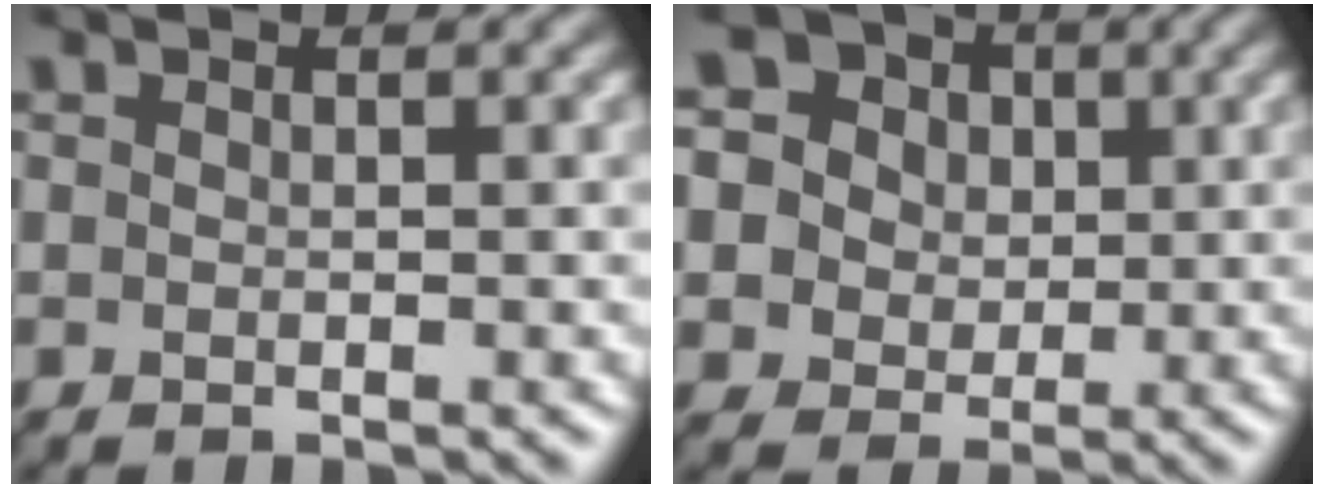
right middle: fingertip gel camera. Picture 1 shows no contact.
{"total": 9.6, "force": [4.0, 7.8, 3.9], "torque": [-0.090, 0.025, 0.052]}